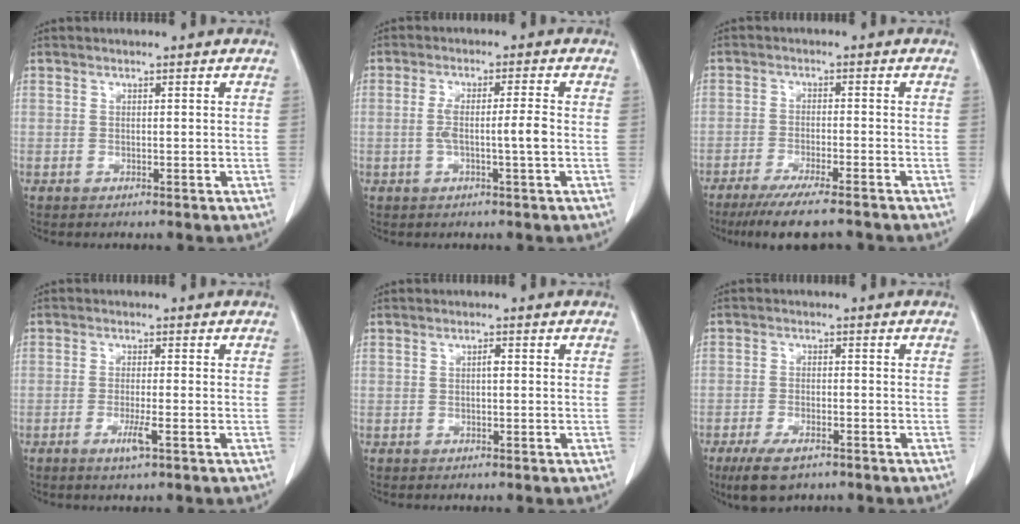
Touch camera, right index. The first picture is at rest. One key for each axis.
{"total": 4.6, "fx": -0.8, "fy": -0.1, "fz": 4.5, "tx": -0.090, "ty": 0.007, "tz": -0.012}
{"total": 10.1, "fx": -8.4, "fy": 0.7, "fz": 5.6, "tx": -0.079, "ty": -0.021, "tz": -0.130}
{"total": 2.9, "fx": -1.4, "fy": -0.1, "fz": 2.5, "tx": -0.050, "ty": -0.006, "tz": -0.026}
{"total": 0.7, "fx": 0.1, "fy": 0.2, "fz": 0.7, "tx": -0.011, "ty": 0.002, "tz": 0.001}
{"total": 6.0, "fx": -4.2, "fy": 2.1, "fz": 3.7, "tx": -0.072, "ty": -0.009, "tz": -0.071}